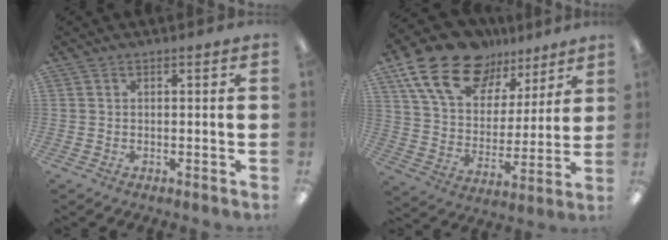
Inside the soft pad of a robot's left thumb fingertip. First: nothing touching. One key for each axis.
{"total": 19.6, "fx": 13.3, "fy": 10.8, "fz": 9.4, "tx": -0.182, "ty": -0.069, "tz": 0.244}